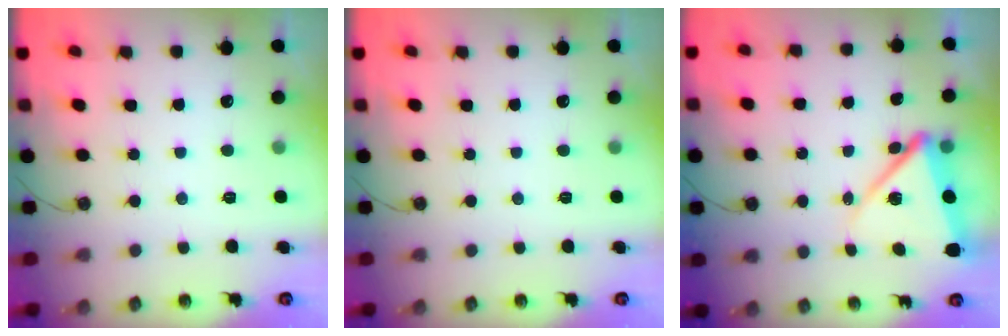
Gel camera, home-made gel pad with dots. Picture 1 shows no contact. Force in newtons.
{"total": 0.0}
{"total": 11.4, "press": 11.3, "slide": 1.7}